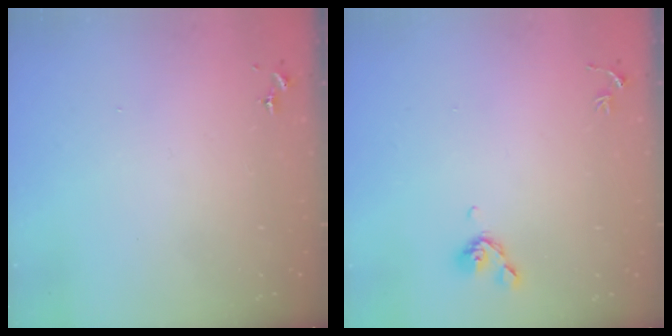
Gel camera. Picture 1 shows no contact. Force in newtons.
{"total": 6.4, "press": 6.3, "slide": 1.3}